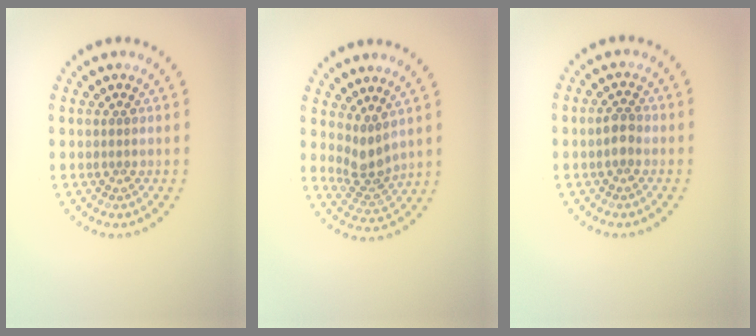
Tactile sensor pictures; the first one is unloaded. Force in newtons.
{"total": 2.7, "press": 2.0, "slide": 1.7}
{"total": 1.6, "press": 1.6, "slide": 0.2}